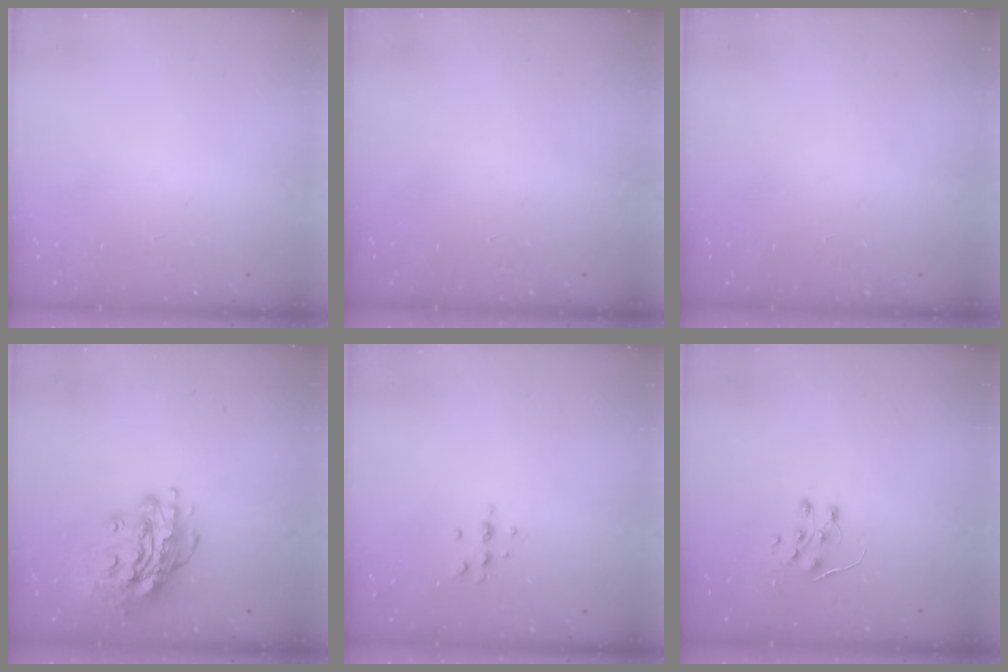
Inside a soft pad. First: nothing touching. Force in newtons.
{"total": 0.0}
{"total": 0.0}
{"total": 15.5, "press": 15.5, "slide": 1.5}
{"total": 4.3, "press": 4.0, "slide": 1.4}
{"total": 7.1, "press": 7.1, "slide": 0.6}